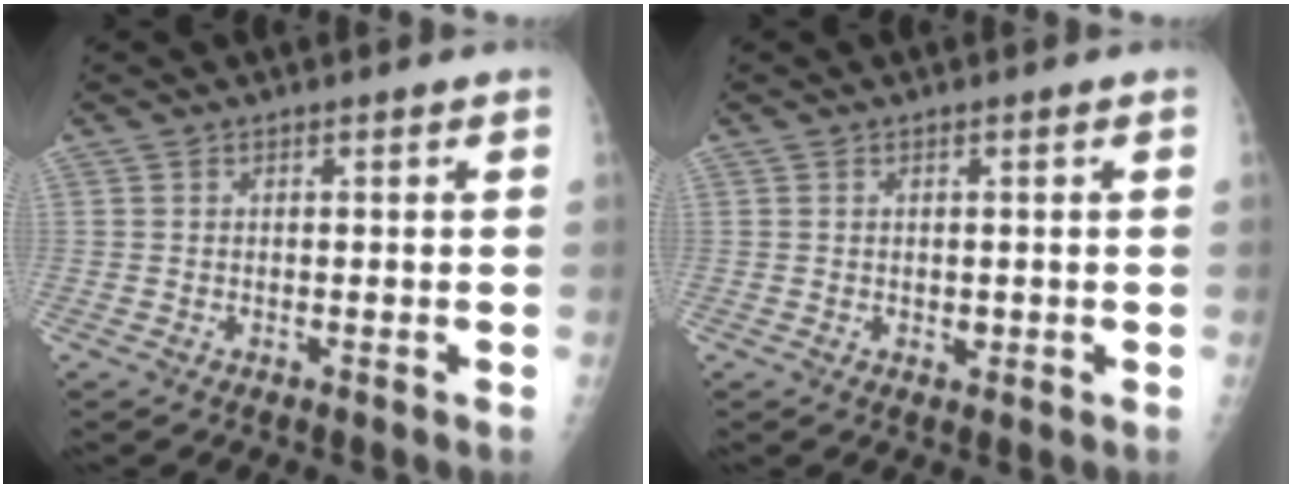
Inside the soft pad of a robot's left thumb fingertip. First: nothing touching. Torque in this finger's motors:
{"motor_torque": [-0.11, -0.04, 0.04, 0.02, 0.01]}